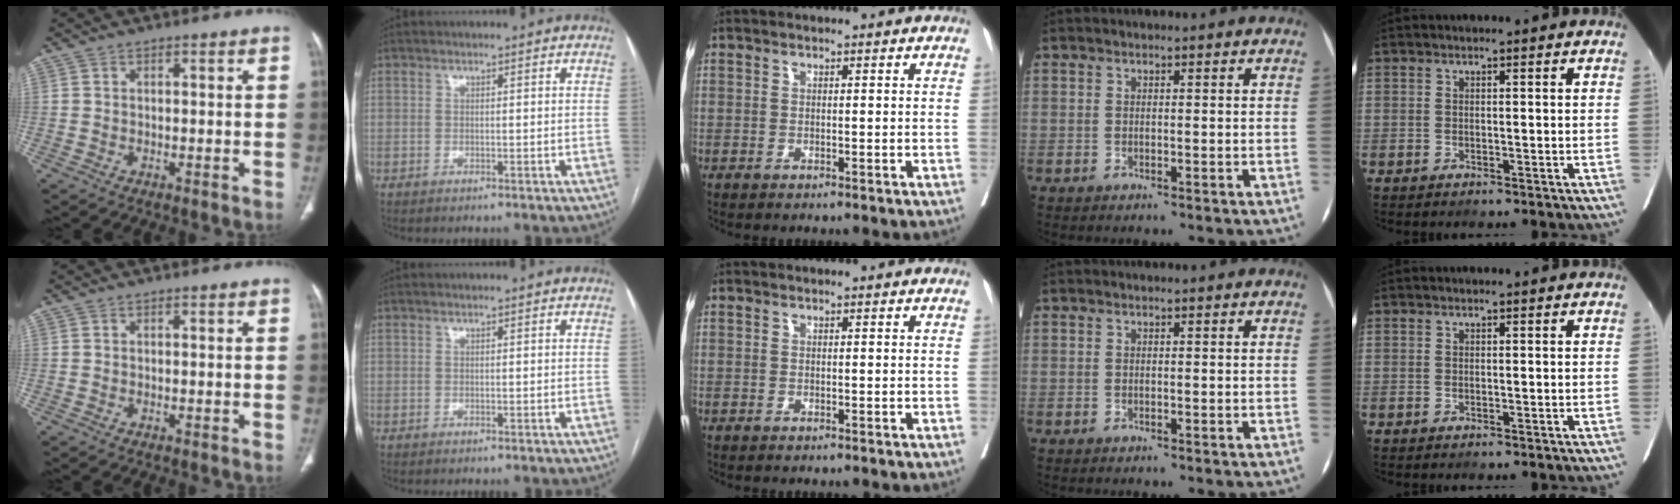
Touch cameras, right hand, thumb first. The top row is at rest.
{}